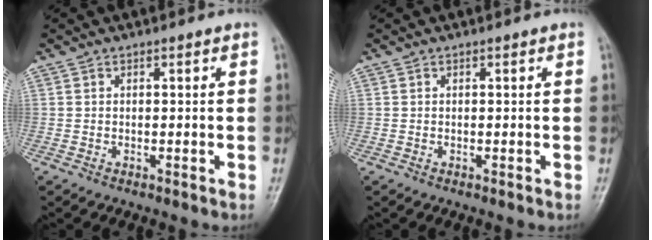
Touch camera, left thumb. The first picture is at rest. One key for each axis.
{"total": 0.0}